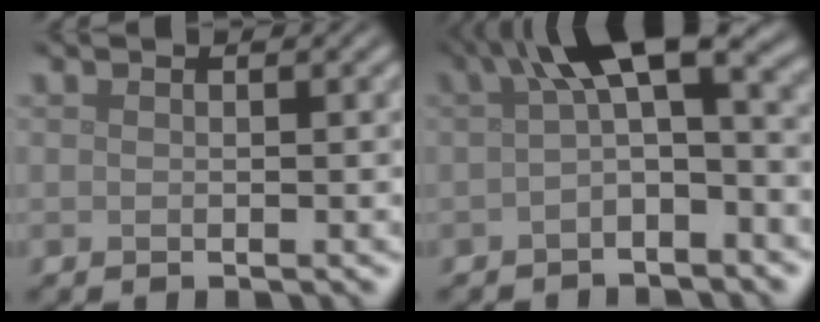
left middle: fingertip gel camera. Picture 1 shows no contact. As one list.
[{"total": 7.6, "force": [1.0, 2.8, 7.0], "torque": [-0.099, 0.020, 0.001]}]